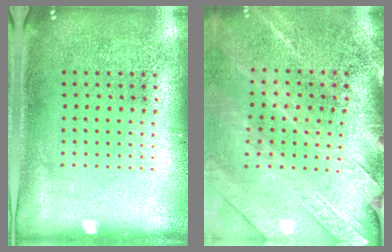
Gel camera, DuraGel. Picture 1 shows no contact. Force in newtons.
{"total": 2.9, "press": 2.9, "slide": 0.4}